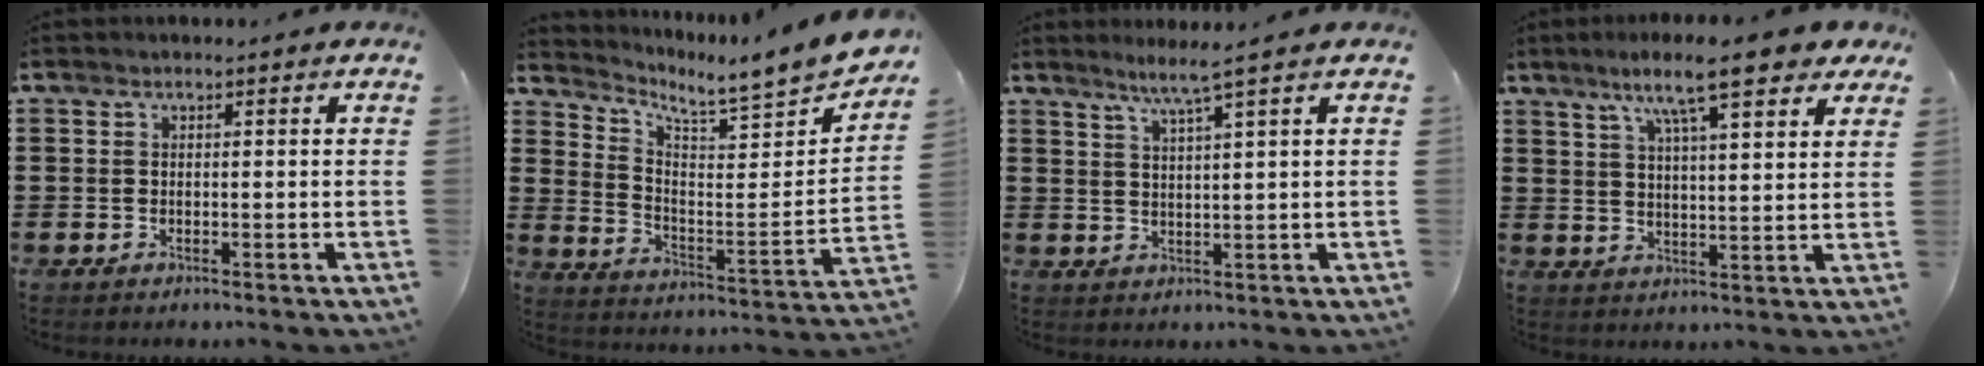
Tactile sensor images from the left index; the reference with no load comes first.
{"total": 4.9, "force": [4.7, 0.1, 1.4], "torque": [-0.046, -0.049, 0.071]}
{"total": 3.5, "force": [2.5, -0.9, 2.3], "torque": [-0.052, -0.006, 0.040]}
{"total": 10.1, "force": [7.2, 1.3, 7.0], "torque": [-0.130, -0.014, 0.119]}